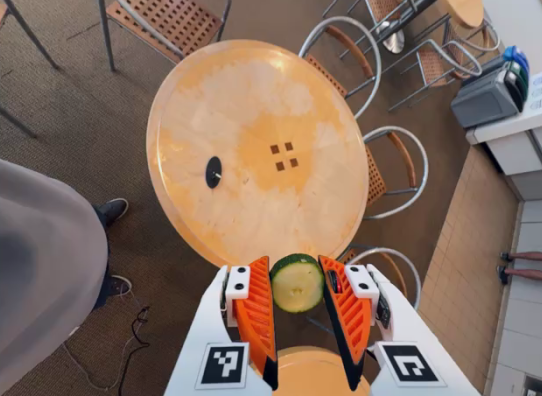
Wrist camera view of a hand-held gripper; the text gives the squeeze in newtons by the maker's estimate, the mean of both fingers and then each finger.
{"total": 9.5, "left": 9.4, "right": 9.6}